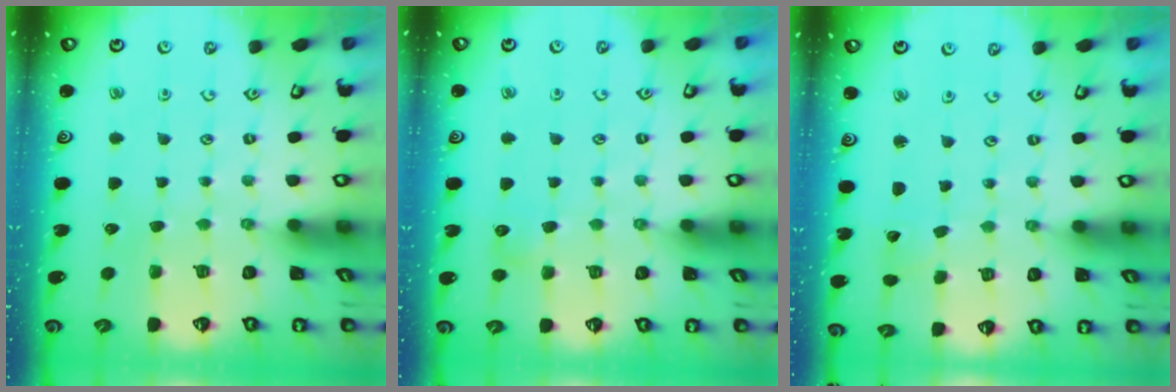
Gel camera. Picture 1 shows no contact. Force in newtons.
{"total": 5.3, "press": 5.3, "slide": 0.6}
{"total": 2.3, "press": 2.3, "slide": 0.2}